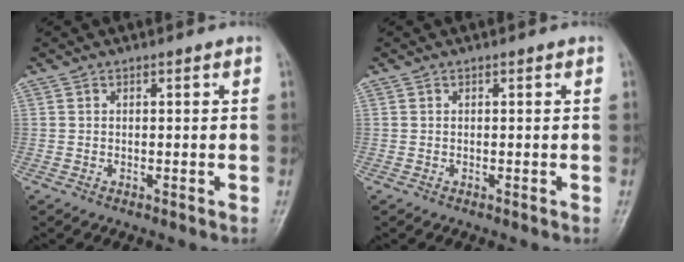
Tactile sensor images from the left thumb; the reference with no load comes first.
{"total": 0.0}